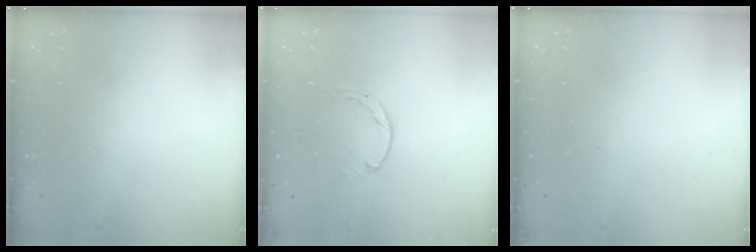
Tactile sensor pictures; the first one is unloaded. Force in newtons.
{"total": 0.7, "press": 0.6, "slide": 0.2}
{"total": 0.0}